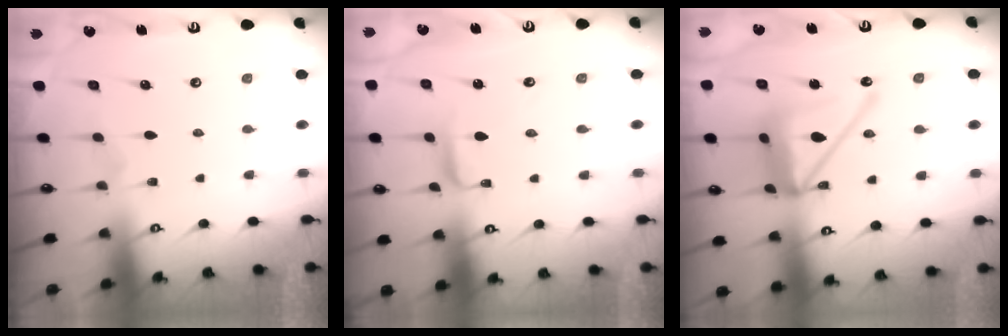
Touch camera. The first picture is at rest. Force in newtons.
{"total": 3.0, "press": 3.0, "slide": 0.4}
{"total": 16.5, "press": 16.5, "slide": 1.5}